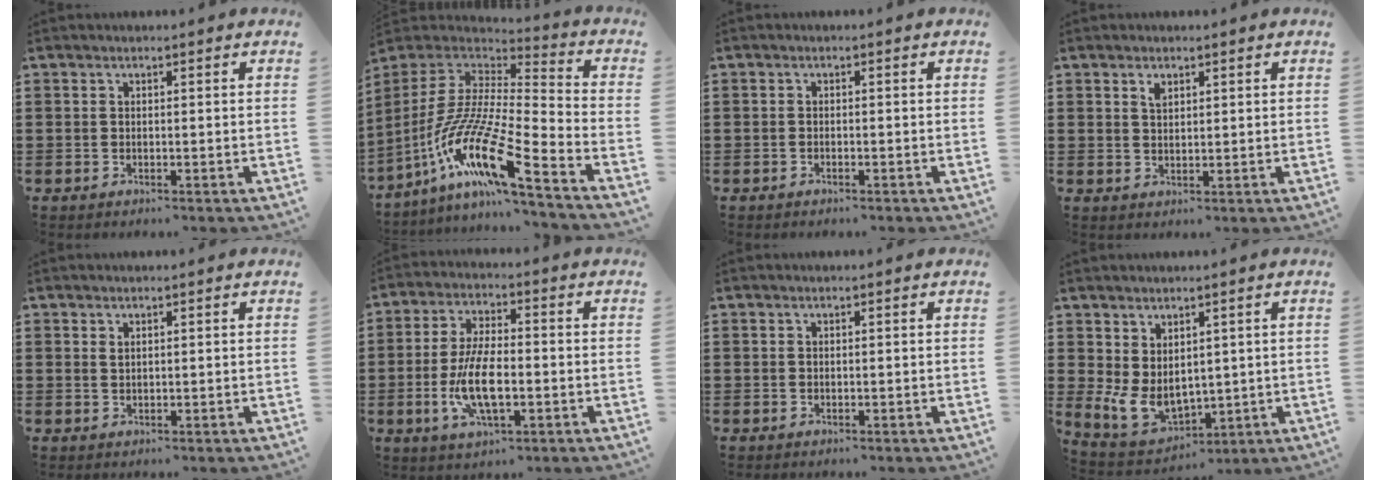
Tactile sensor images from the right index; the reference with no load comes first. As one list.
[{"total": 14.8, "force": [-9.1, 1.8, 11.6], "torque": [-0.245, -0.012, -0.182]}, {"total": 0.6, "force": [-0.5, 0.1, 0.1], "torque": [-0.003, 0.000, -0.011]}, {"total": 1.5, "force": [1.0, 0.8, 0.8], "torque": [-0.020, 0.003, 0.019]}, {"total": 0.9, "force": [0.6, 0.5, 0.4], "torque": [-0.010, 0.003, 0.011]}, {"total": 9.3, "force": [-2.1, 3.7, 8.3], "torque": [-0.179, -0.008, -0.040]}, {"total": 0.0}, {"total": 5.8, "force": [1.5, 4.2, 3.7], "torque": [-0.098, -0.003, 0.030]}]